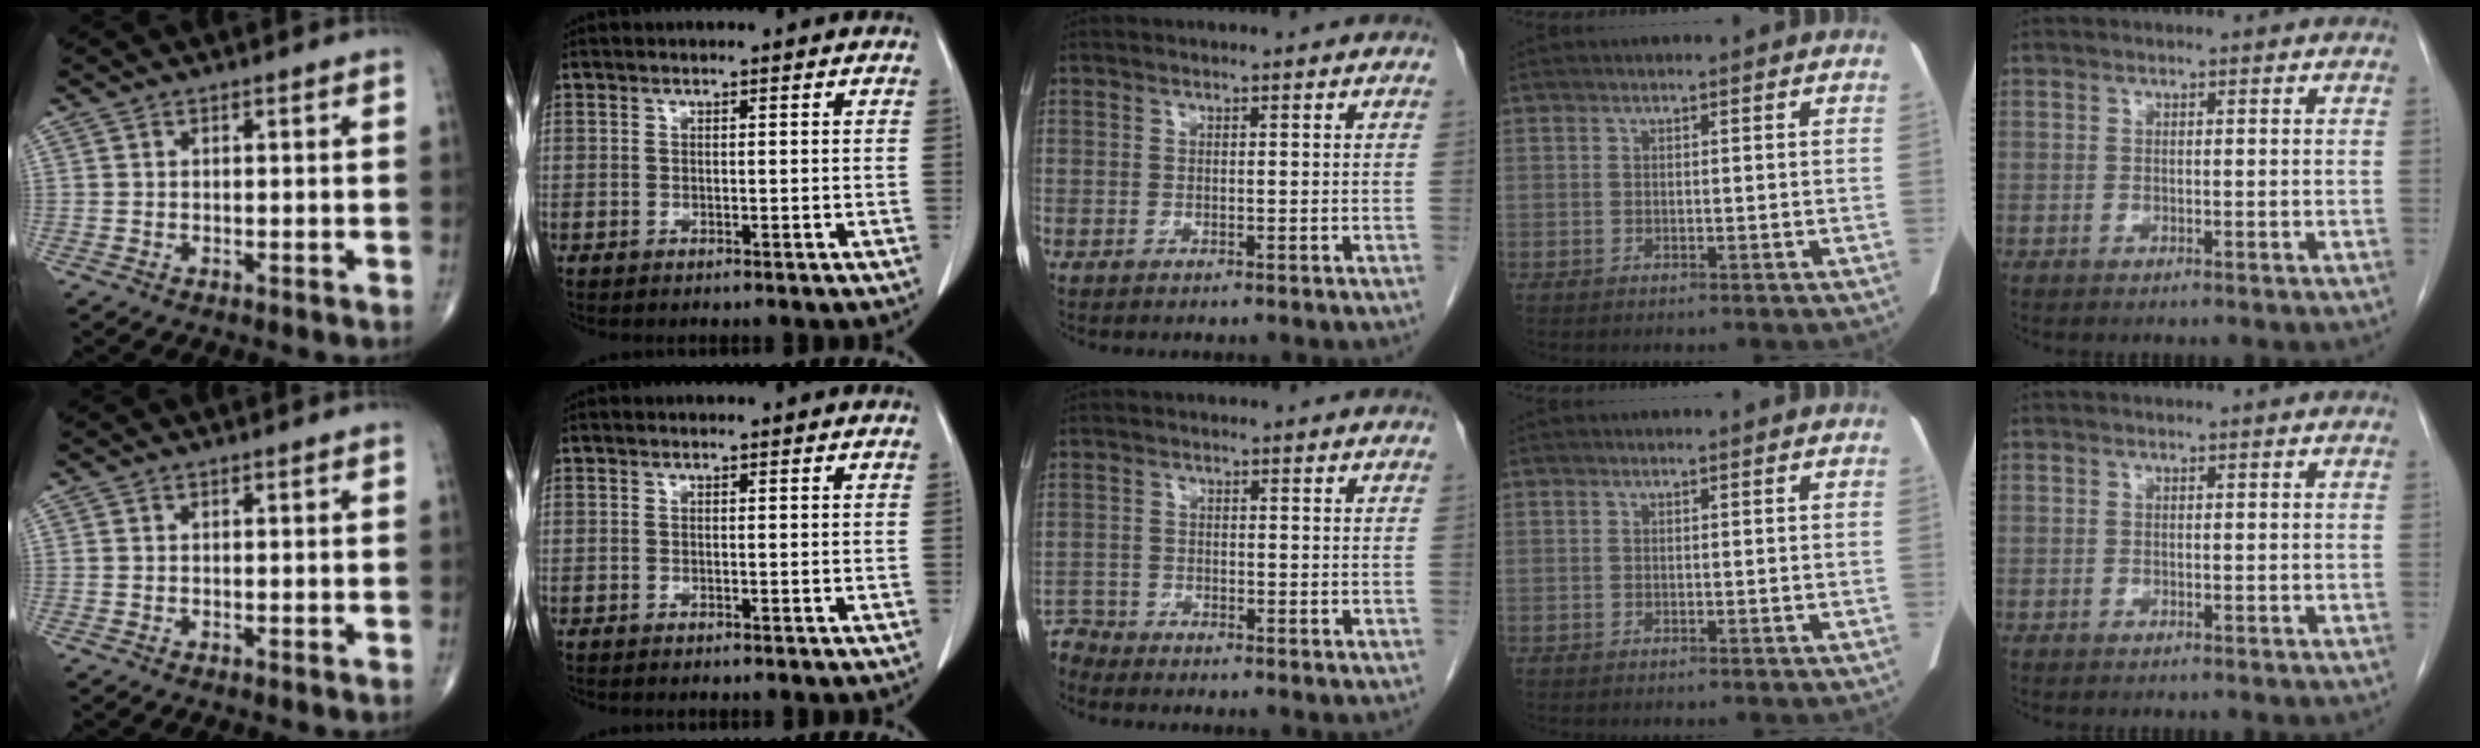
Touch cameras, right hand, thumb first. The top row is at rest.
{"middle": {"total": 2.5, "force": [-2.3, -0.2, -0.9], "torque": [0.025, -0.013, -0.044]}}